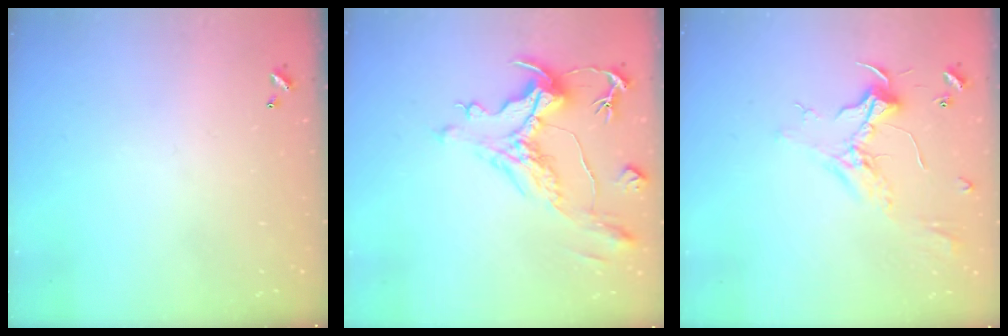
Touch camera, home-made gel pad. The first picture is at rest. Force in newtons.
{"total": 1.9, "press": 0.8, "slide": 1.7}
{"total": 2.4, "press": 2.3, "slide": 0.7}